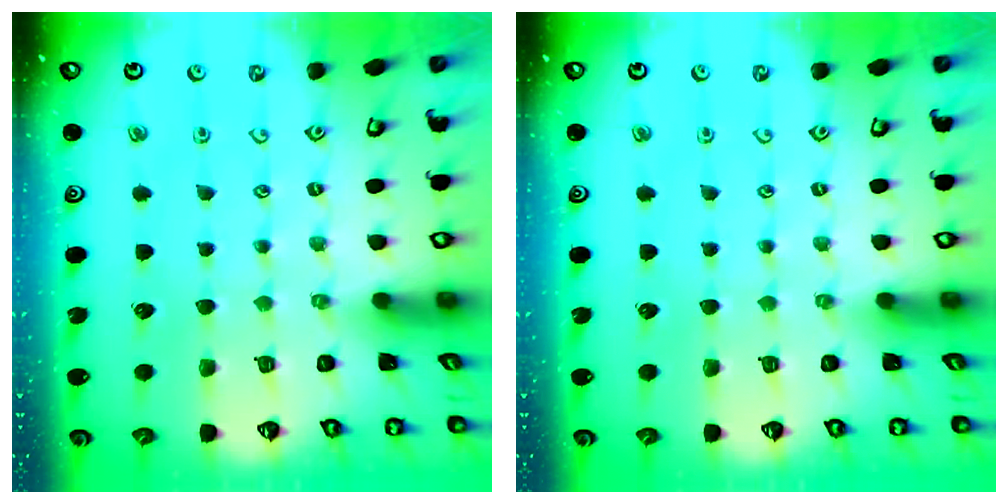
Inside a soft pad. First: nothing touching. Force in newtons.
{"total": 0.0}